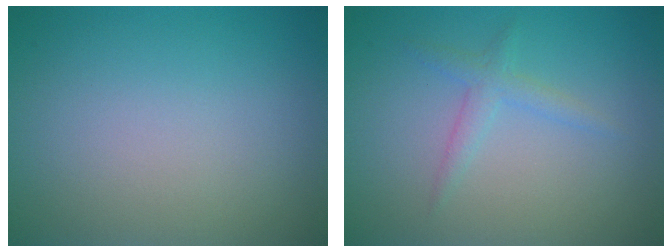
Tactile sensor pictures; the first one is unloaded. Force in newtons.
{"total": 1.7, "press": 1.7, "slide": 0.0}